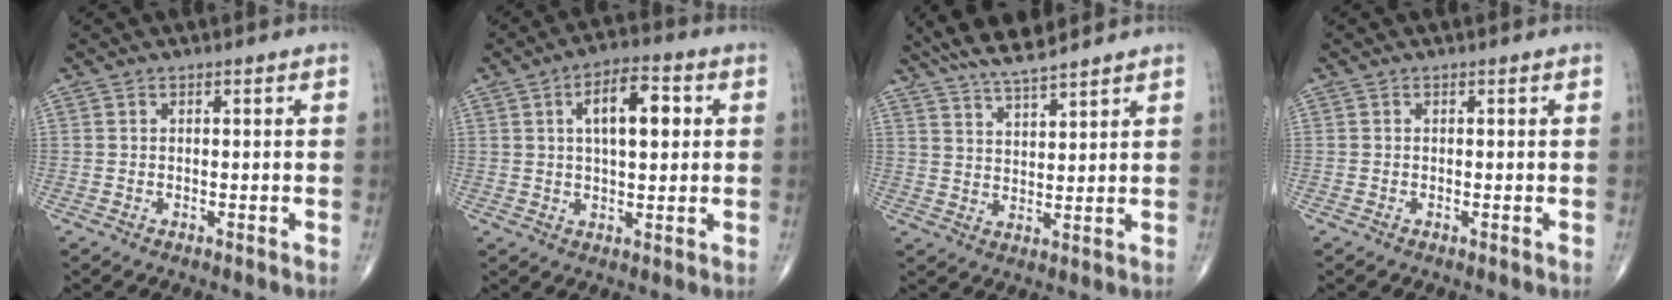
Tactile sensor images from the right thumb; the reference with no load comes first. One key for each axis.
{"total": 9.8, "fx": 2.4, "fy": 4.3, "fz": 8.4, "tx": -0.119, "ty": 0.009, "tz": 0.032}
{"total": 9.5, "fx": 8.2, "fy": 1.5, "fz": 4.6, "tx": -0.075, "ty": -0.027, "tz": 0.150}
{"total": 0.0}